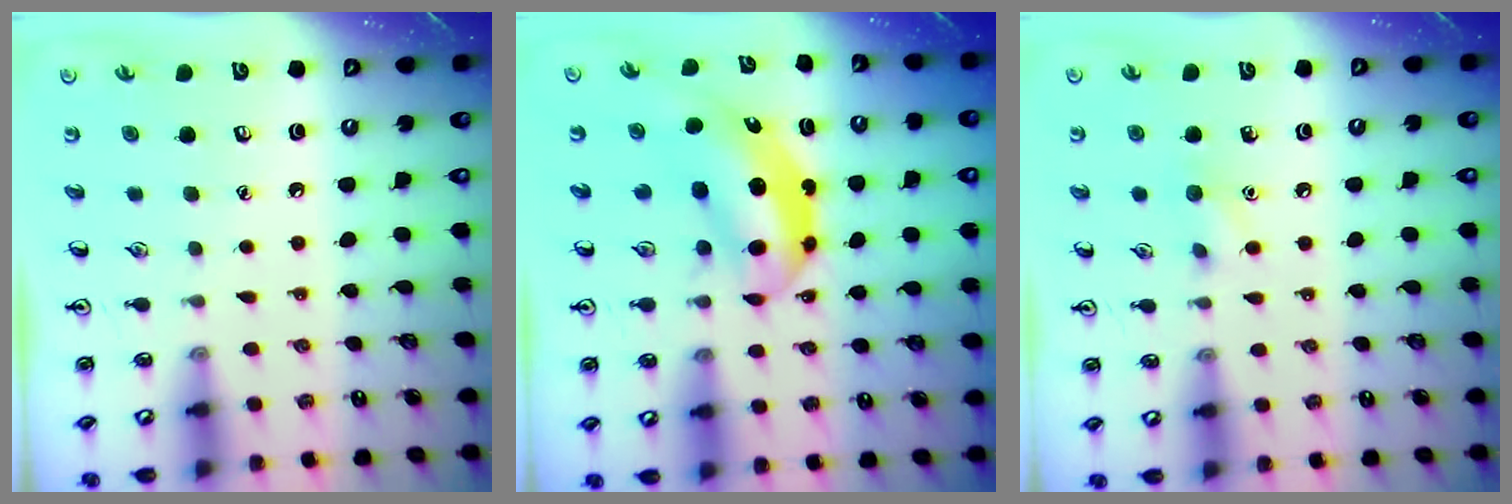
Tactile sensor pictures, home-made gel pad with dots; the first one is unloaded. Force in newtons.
{"total": 5.5, "press": 5.2, "slide": 1.7}
{"total": 6.2, "press": 5.9, "slide": 1.9}